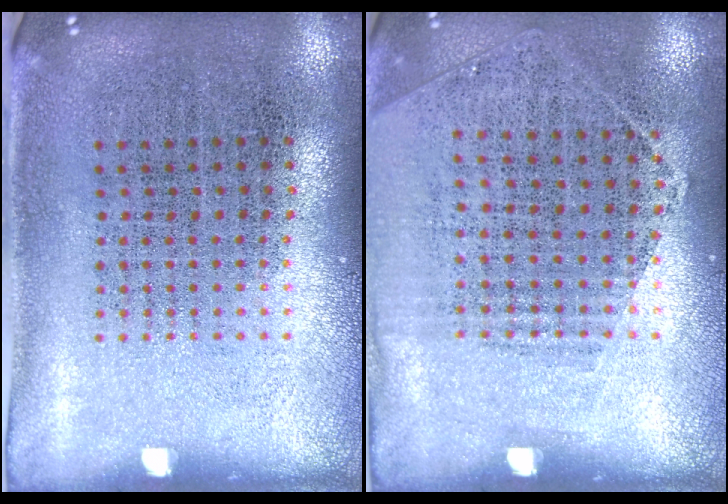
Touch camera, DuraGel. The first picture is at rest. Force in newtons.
{"total": 1.2, "press": 1.0, "slide": 0.7}